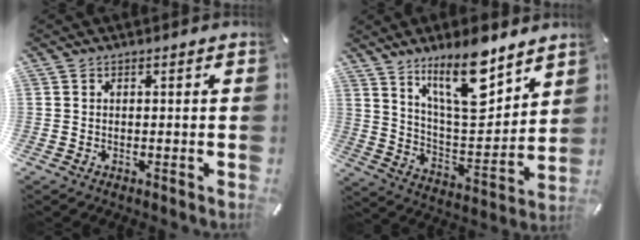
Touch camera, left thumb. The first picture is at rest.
{"total": 17.3, "force": [11.7, 6.3, 11.1], "torque": [-0.187, -0.068, 0.198]}